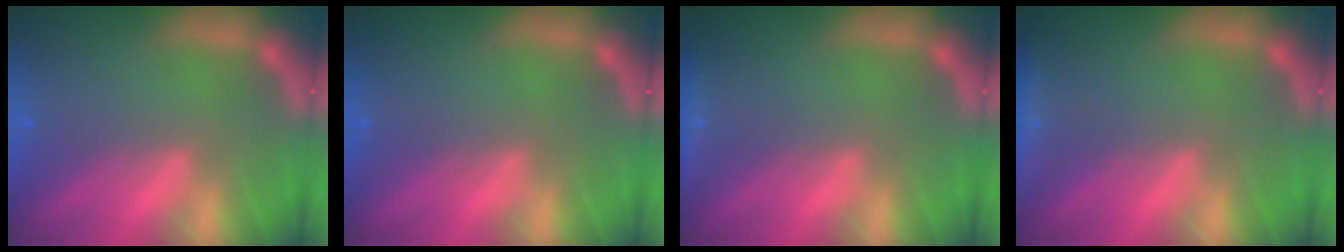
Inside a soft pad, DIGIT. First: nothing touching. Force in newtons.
{"total": 0.0}
{"total": 1.4}
{"total": 2.4}